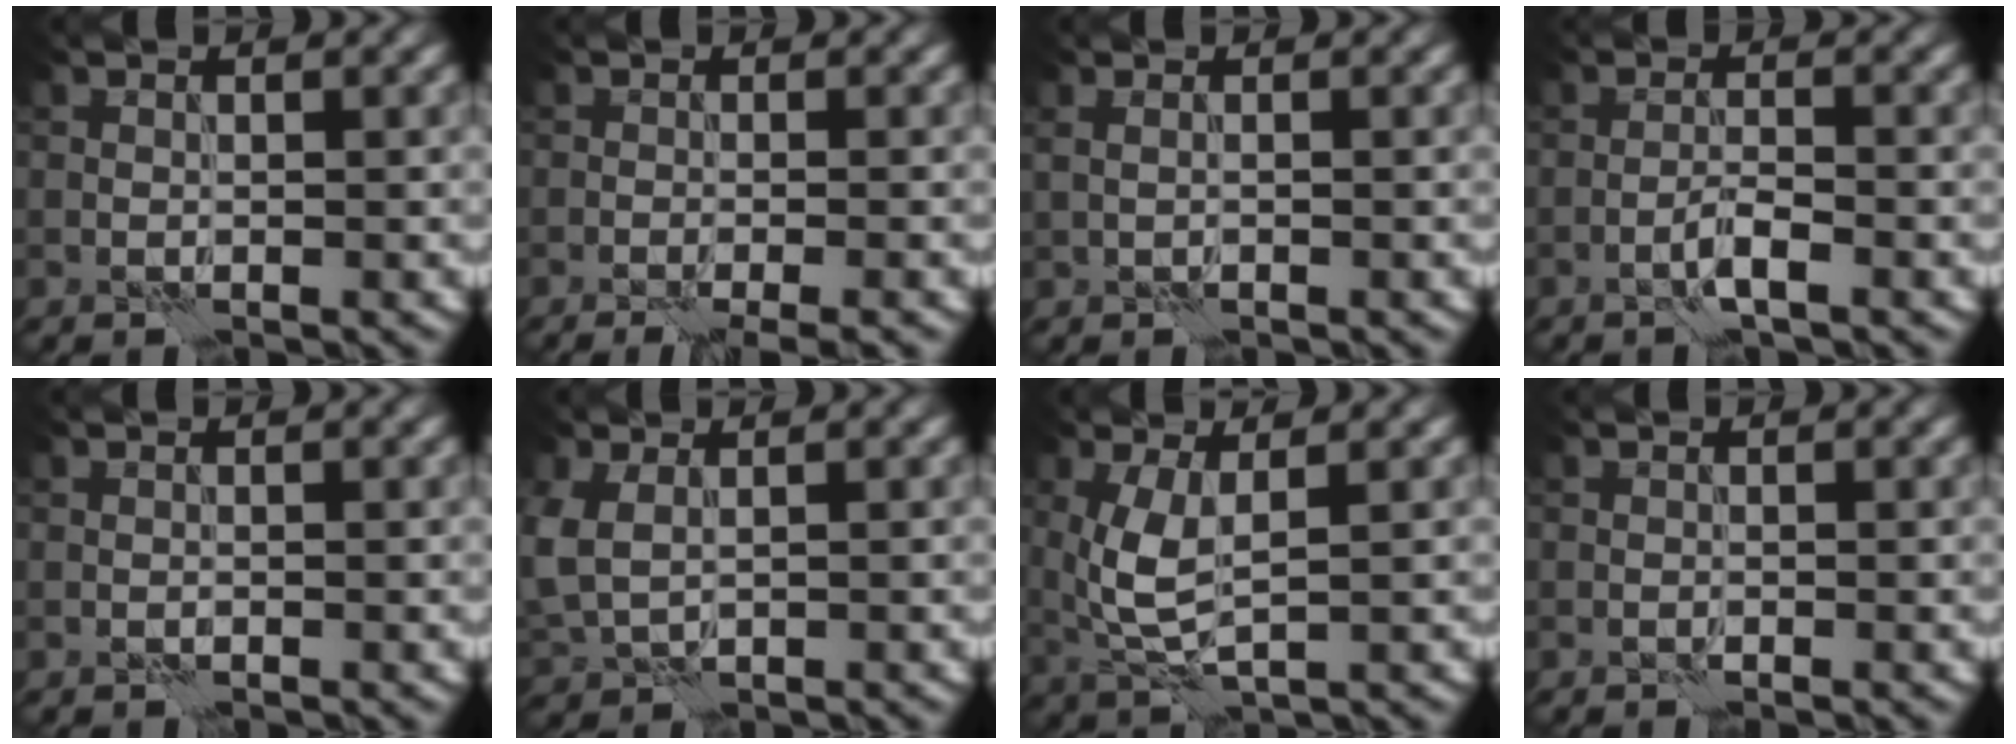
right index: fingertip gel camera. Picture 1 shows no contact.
{"total": 3.6, "force": [-1.8, 1.1, 3.0], "torque": [-0.024, 0.005, -0.025]}
{"total": 0.8, "force": [0.5, 0.3, 0.5], "torque": [-0.008, 0.000, 0.006]}
{"total": 1.8, "force": [-1.0, 0.1, 1.5], "torque": [-0.028, 0.009, -0.021]}
{"total": 0.0}
{"total": 3.6, "force": [0.8, 2.7, 2.3], "torque": [-0.067, -0.004, 0.027]}
{"total": 4.2, "force": [0.7, 1.6, 3.8], "torque": [-0.093, -0.002, 0.018]}
{"total": 0.0}